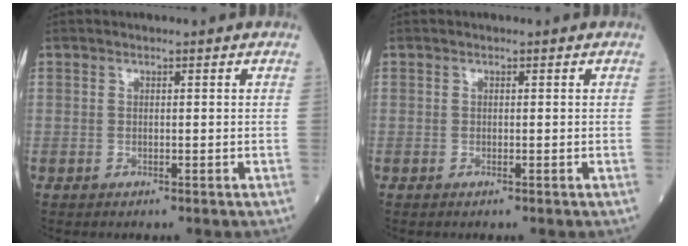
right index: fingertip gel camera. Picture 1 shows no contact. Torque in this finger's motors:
{"motor_torque": [0.07, -0.13, 0.05, -0.01]}